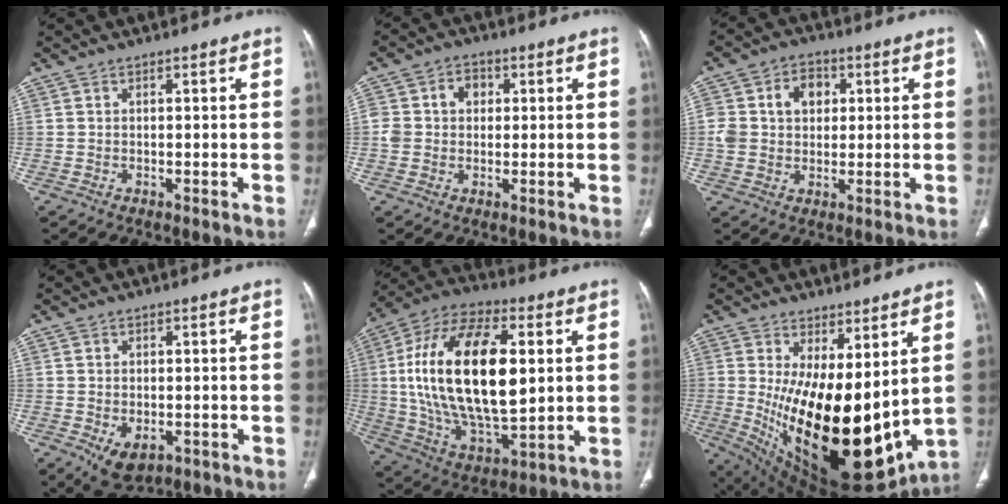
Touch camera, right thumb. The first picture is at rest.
{"total": 6.8, "force": [1.2, 5.6, 3.5], "torque": [-0.041, 0.012, 0.022]}
{"total": 9.7, "force": [2.2, 7.6, 5.6], "torque": [-0.073, 0.008, 0.040]}
{"total": 6.5, "force": [-2.2, 4.3, 4.4], "torque": [-0.067, 0.000, -0.019]}
{"total": 27.1, "force": [3.5, 13.1, 23.5], "torque": [-0.429, -0.008, 0.060]}
{"total": 23.5, "force": [2.0, 10.3, 21.0], "torque": [-0.333, -0.066, 0.064]}